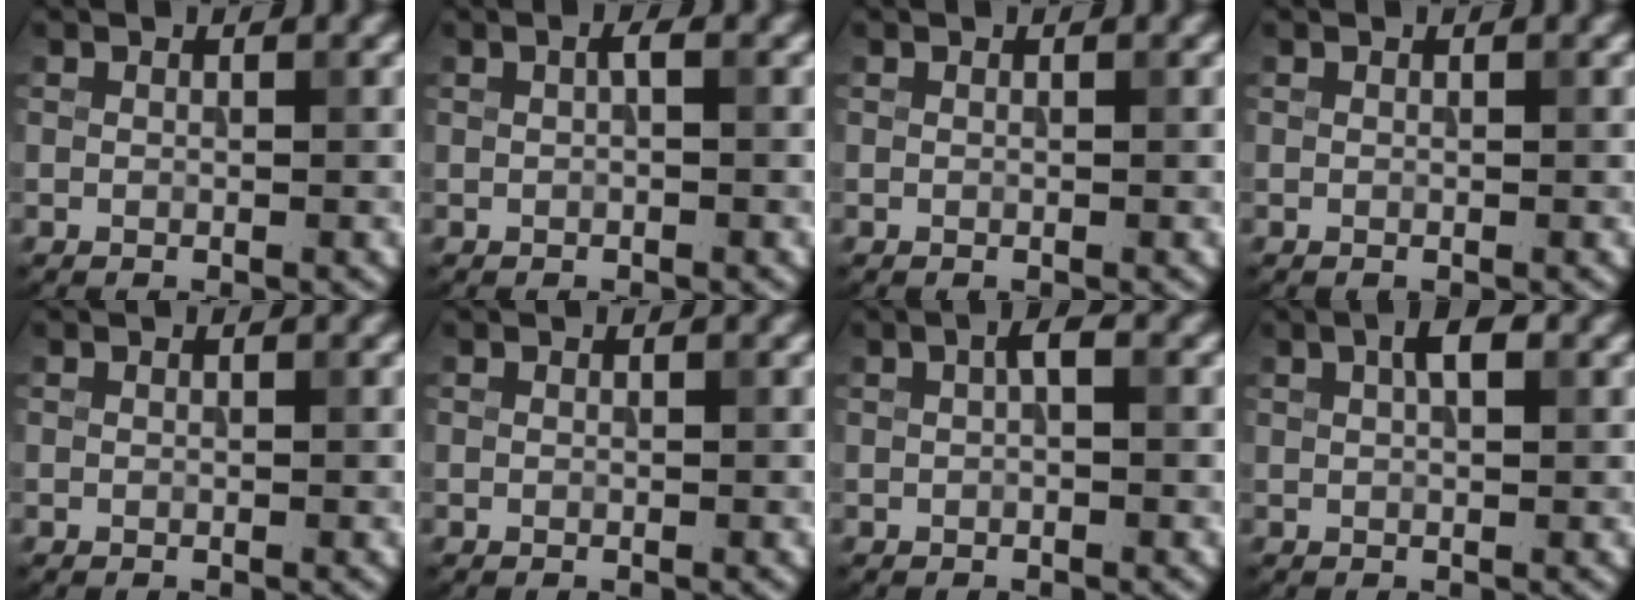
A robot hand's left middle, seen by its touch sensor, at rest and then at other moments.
{"total": 0.8, "force": [0.1, 0.1, 0.7], "torque": [-0.015, 0.003, 0.002]}
{"total": 0.0}
{"total": 0.0}
{"total": 0.0}
{"total": 0.0}
{"total": 1.3, "force": [0.3, 0.3, 1.2], "torque": [-0.024, 0.004, 0.004]}
{"total": 2.2, "force": [0.9, 0.7, 1.9], "torque": [-0.029, 0.007, 0.014]}